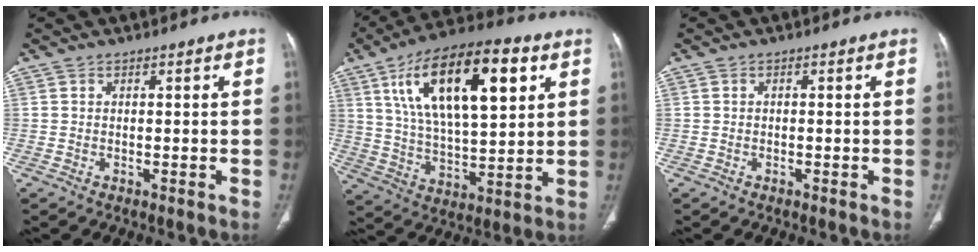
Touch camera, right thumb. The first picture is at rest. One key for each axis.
{"total": 23.6, "fx": 9.0, "fy": 9.8, "fz": 19.5, "tx": -0.314, "ty": -0.014, "tz": 0.153}
{"total": 0.0}